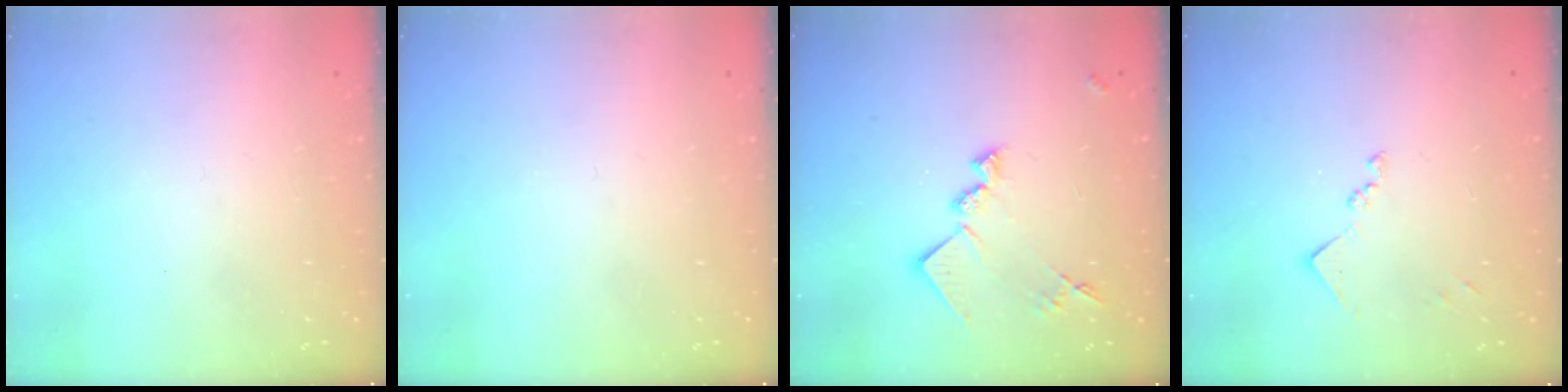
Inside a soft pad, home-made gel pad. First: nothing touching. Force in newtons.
{"total": 0.0}
{"total": 13.5, "press": 13.5, "slide": 0.6}
{"total": 8.1, "press": 8.0, "slide": 0.3}